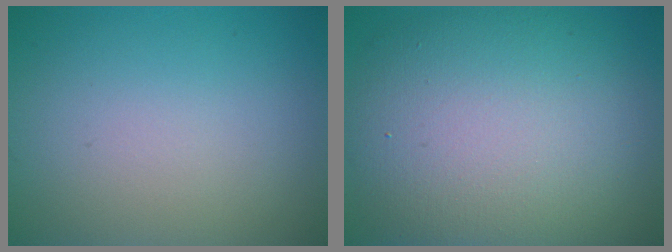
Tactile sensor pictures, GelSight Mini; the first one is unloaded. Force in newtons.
{"total": 12.5, "press": 12.4, "slide": 1.2}